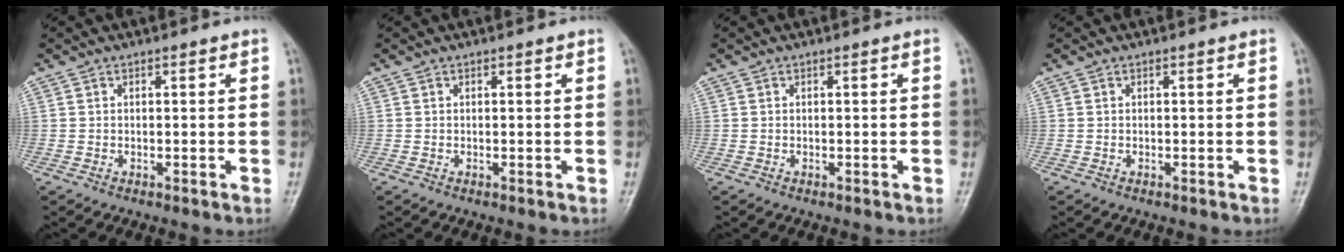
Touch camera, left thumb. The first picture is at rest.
{"total": 0.0}
{"total": 0.0}
{"total": 0.0}